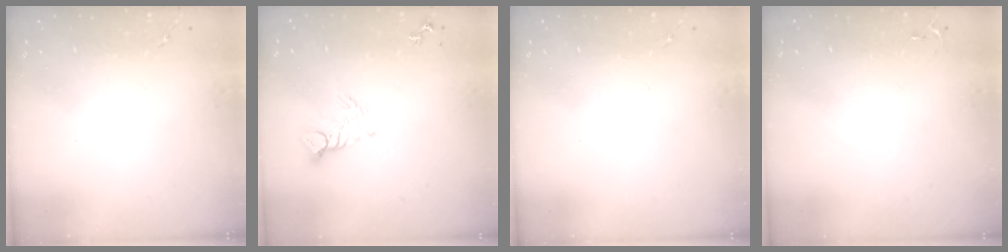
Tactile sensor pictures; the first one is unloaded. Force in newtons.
{"total": 6.8, "press": 6.8, "slide": 0.5}
{"total": 0.0}
{"total": 2.6, "press": 2.6, "slide": 0.4}